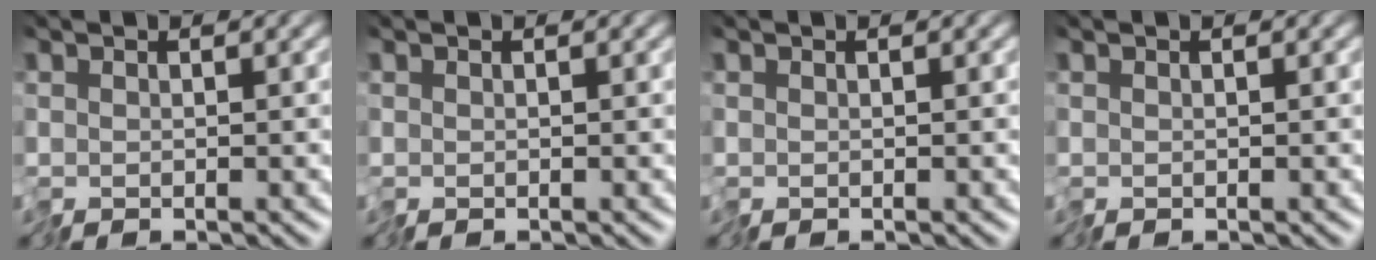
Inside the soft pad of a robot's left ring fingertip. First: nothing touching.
{"total": 0.0}
{"total": 0.0}
{"total": 0.0}